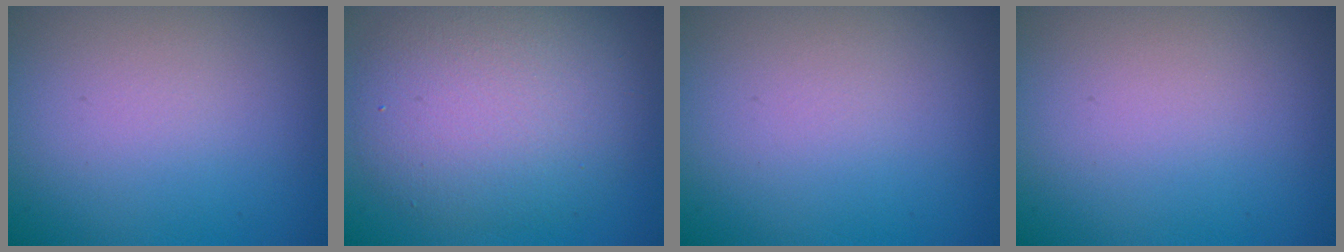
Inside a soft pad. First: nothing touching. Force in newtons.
{"total": 7.1, "press": 7.1, "slide": 0.3}
{"total": 0.0}
{"total": 0.0}